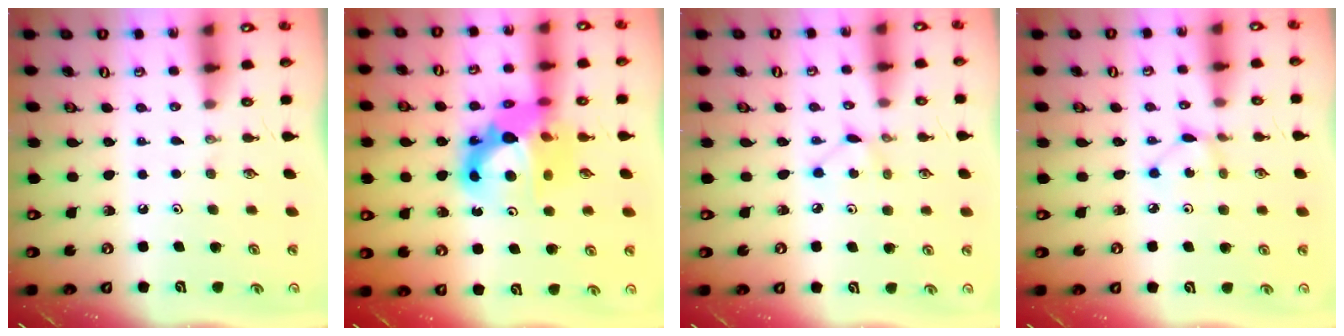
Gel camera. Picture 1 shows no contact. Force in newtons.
{"total": 14.0, "press": 13.9, "slide": 1.7}
{"total": 4.4, "press": 4.4, "slide": 0.4}
{"total": 2.0, "press": 2.0, "slide": 0.2}